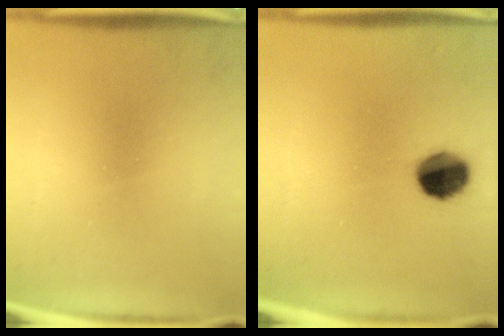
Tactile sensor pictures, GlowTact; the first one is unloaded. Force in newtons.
{"total": 9.1}